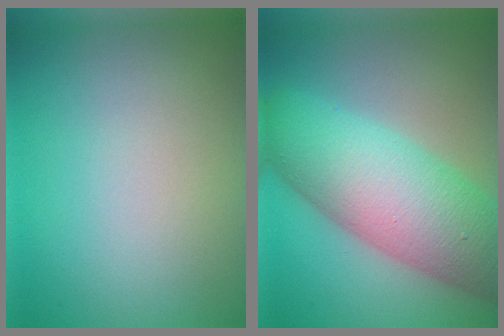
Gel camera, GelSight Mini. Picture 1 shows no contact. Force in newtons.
{"total": 11.3, "press": 11.3, "slide": 0.4}